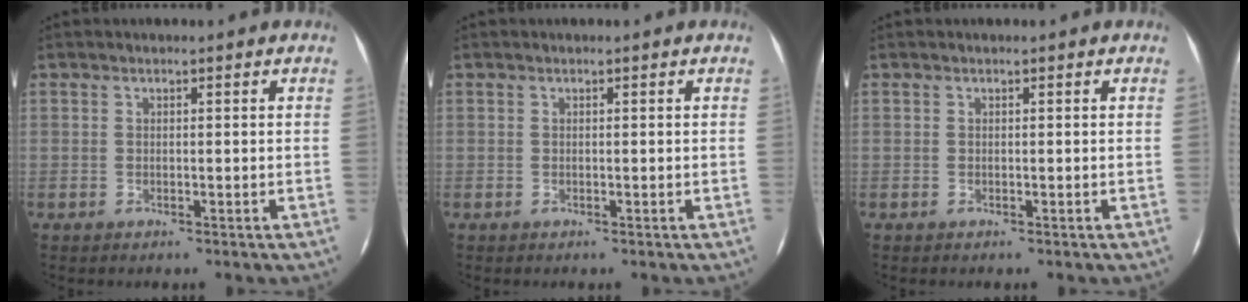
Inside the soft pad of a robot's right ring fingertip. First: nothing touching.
{"total": 0.0}
{"total": 0.0}